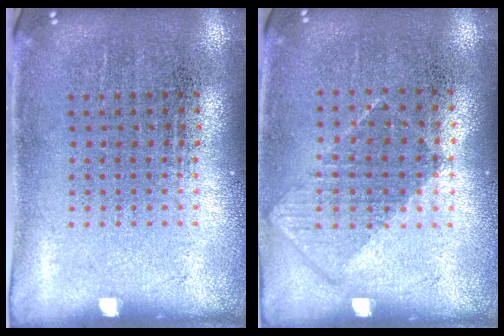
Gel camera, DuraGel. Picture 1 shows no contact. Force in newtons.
{"total": 0.8, "press": 0.7, "slide": 0.4}